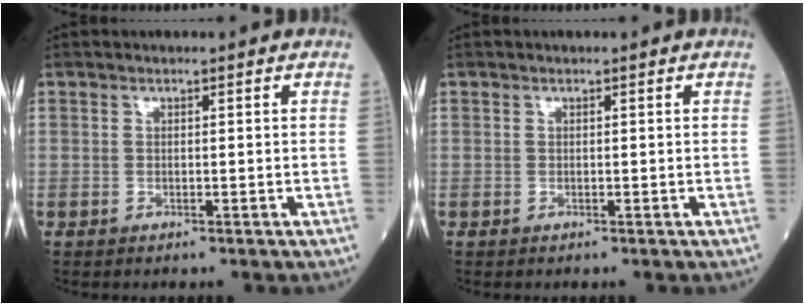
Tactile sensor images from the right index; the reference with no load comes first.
{"total": 0.0}